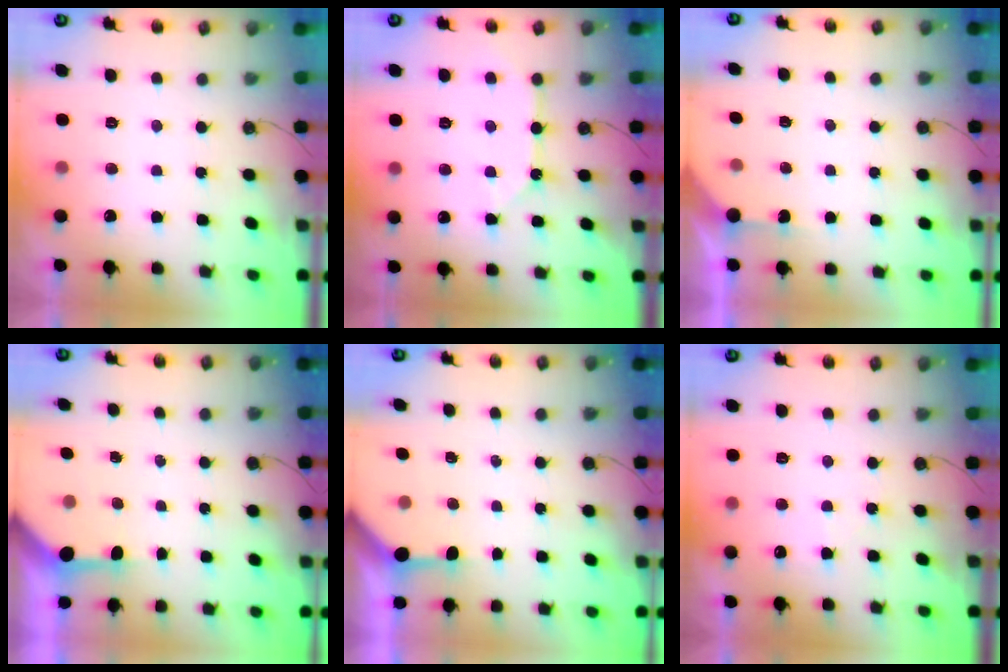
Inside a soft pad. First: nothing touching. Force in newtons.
{"total": 10.8, "press": 10.7, "slide": 1.1}
{"total": 2.0, "press": 1.9, "slide": 0.2}
{"total": 3.3, "press": 3.3, "slide": 0.3}
{"total": 3.2, "press": 3.2, "slide": 0.3}
{"total": 3.8, "press": 3.7, "slide": 0.5}